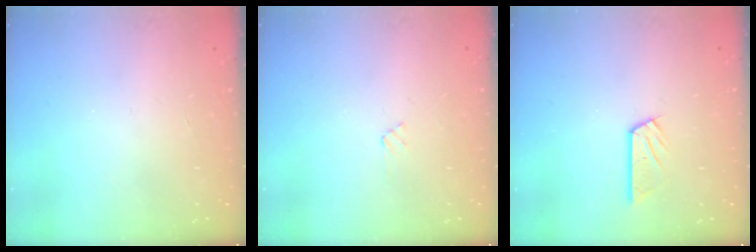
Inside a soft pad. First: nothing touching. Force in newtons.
{"total": 2.7, "press": 2.7, "slide": 0.3}
{"total": 4.5, "press": 4.5, "slide": 0.2}